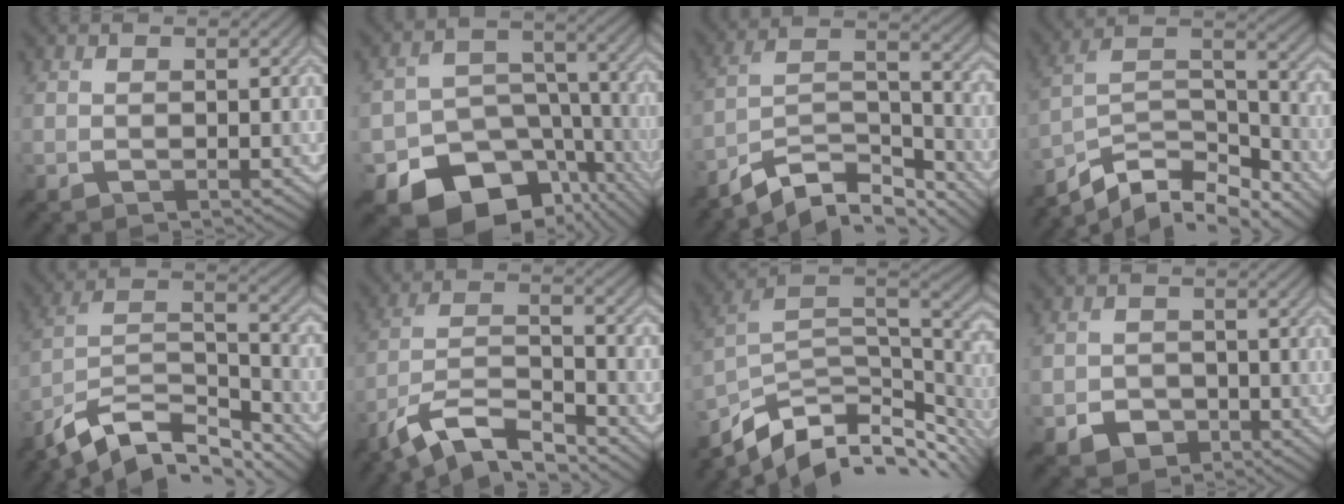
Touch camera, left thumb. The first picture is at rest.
{"total": 16.4, "force": [-9.3, 11.2, 7.6], "torque": [-0.137, -0.046, -0.130]}
{"total": 10.7, "force": [-8.7, 3.2, 5.5], "torque": [-0.098, 0.003, -0.165]}
{"total": 12.5, "force": [-9.7, 4.7, 6.3], "torque": [-0.133, -0.006, -0.171]}
{"total": 12.6, "force": [-9.8, 4.3, 6.6], "torque": [-0.143, -0.001, -0.181]}
{"total": 10.3, "force": [-8.1, 2.6, 5.8], "torque": [-0.109, 0.004, -0.163]}
{"total": 12.8, "force": [-6.7, 6.4, 8.8], "torque": [-0.197, -0.021, -0.110]}
{"total": 3.3, "force": [-1.7, 2.6, 1.1], "torque": [-0.018, -0.007, -0.032]}